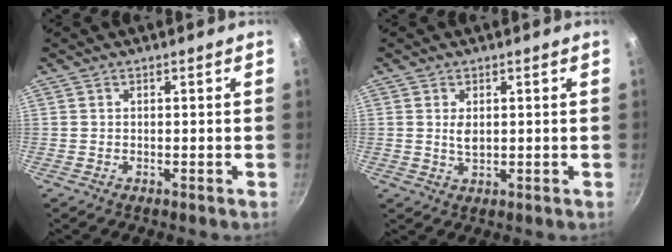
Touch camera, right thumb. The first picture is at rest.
{"total": 2.6, "force": [0.5, 1.5, 2.1], "torque": [-0.038, -0.003, 0.012]}